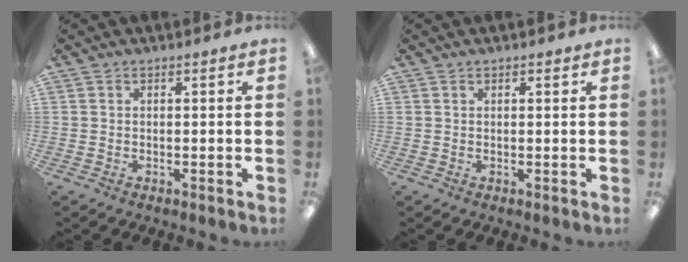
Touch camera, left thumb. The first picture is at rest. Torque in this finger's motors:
{"motor_torque": [-0.23, -0.15, -0.55, 0.09, 0.02]}